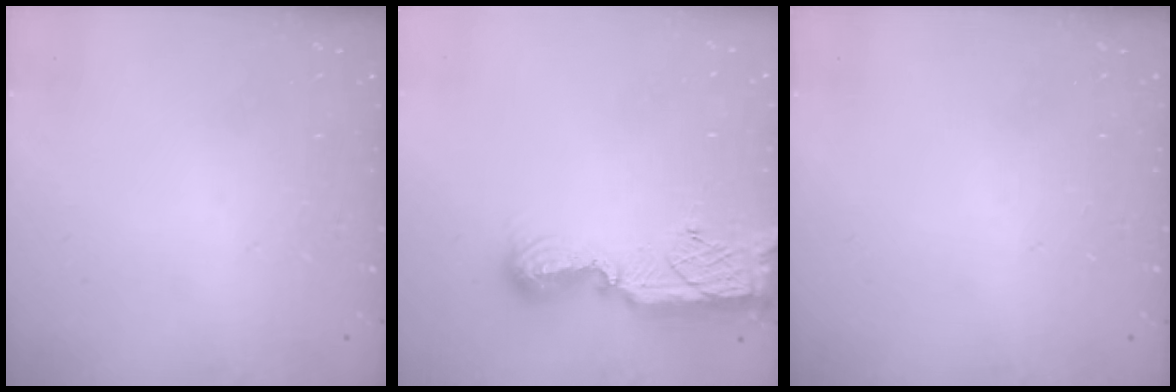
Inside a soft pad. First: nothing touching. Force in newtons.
{"total": 11.5, "press": 11.4, "slide": 1.2}
{"total": 0.0}